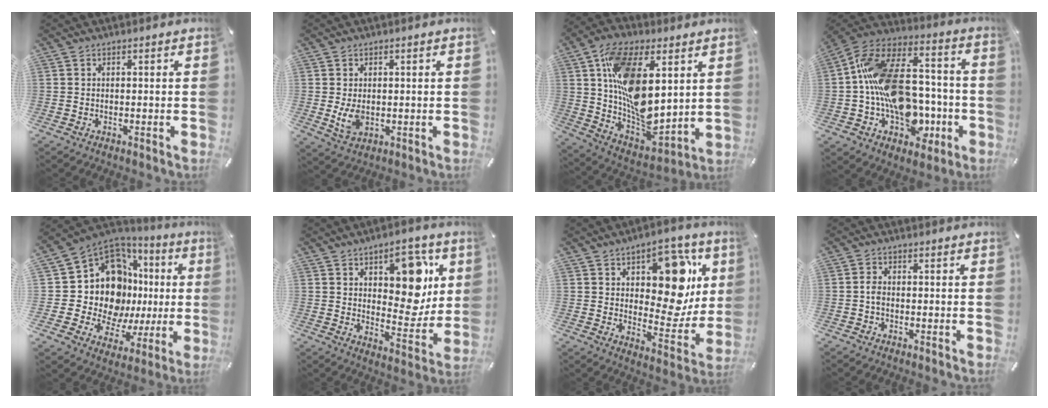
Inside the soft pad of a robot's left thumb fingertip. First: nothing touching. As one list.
[{"total": 4.9, "force": [-0.1, 3.5, 3.5], "torque": [-0.075, -0.005, -0.004]}, {"total": 19.4, "force": [5.6, 10.5, 15.3], "torque": [-0.286, -0.027, 0.102]}, {"total": 21.7, "force": [-2.6, 15.7, 14.7], "torque": [-0.271, 0.018, -0.032]}, {"total": 18.4, "force": [3.0, 13.4, 12.3], "torque": [-0.248, -0.065, 0.066]}, {"total": 14.6, "force": [6.2, 8.4, 10.3], "torque": [-0.123, -0.031, 0.104]}, {"total": 17.4, "force": [6.7, 10.1, 12.4], "torque": [-0.145, -0.042, 0.111]}, {"total": 1.9, "force": [-0.5, 1.1, 1.5], "torque": [-0.029, 0.004, -0.011]}]